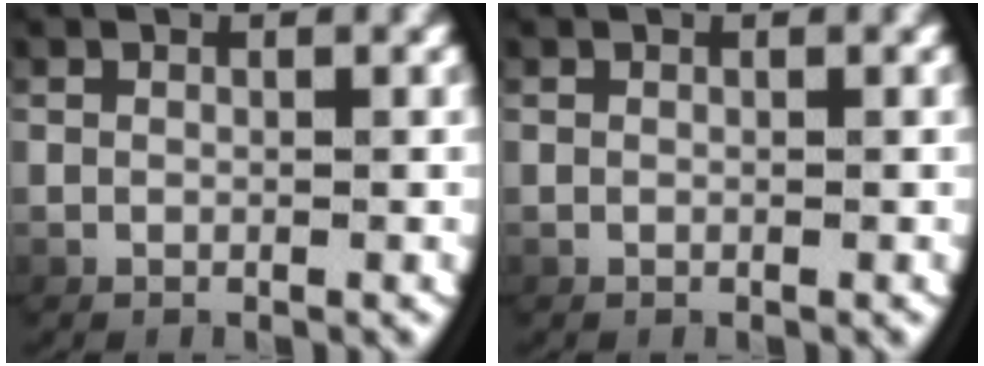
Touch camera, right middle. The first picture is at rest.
{"total": 0.0}